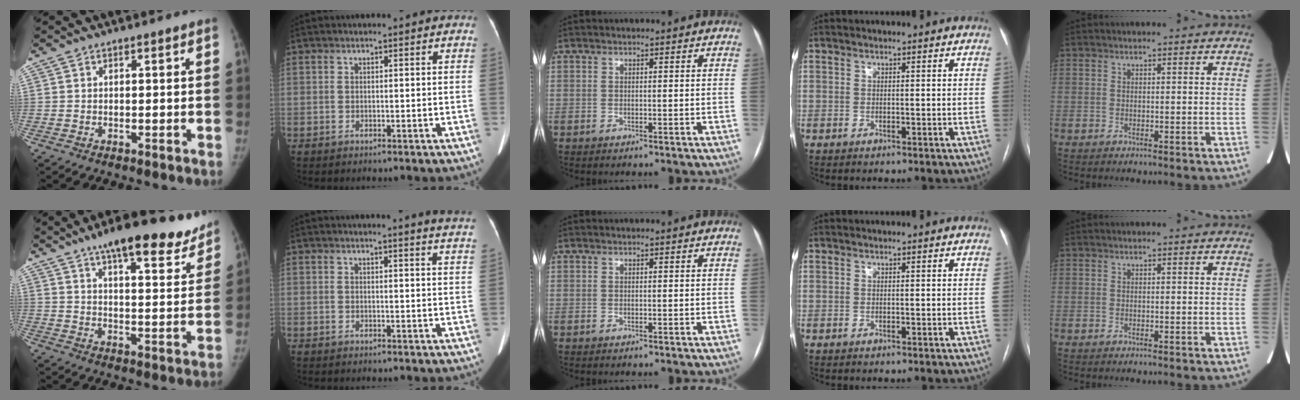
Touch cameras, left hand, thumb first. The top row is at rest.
{"thumb": {"total": 19.3, "force": [14.5, 5.9, 11.2], "torque": [-0.118, -0.051, 0.201]}, "index": {"total": 6.3, "force": [5.9, -0.4, 2.1], "torque": [-0.024, -0.024, 0.038]}}